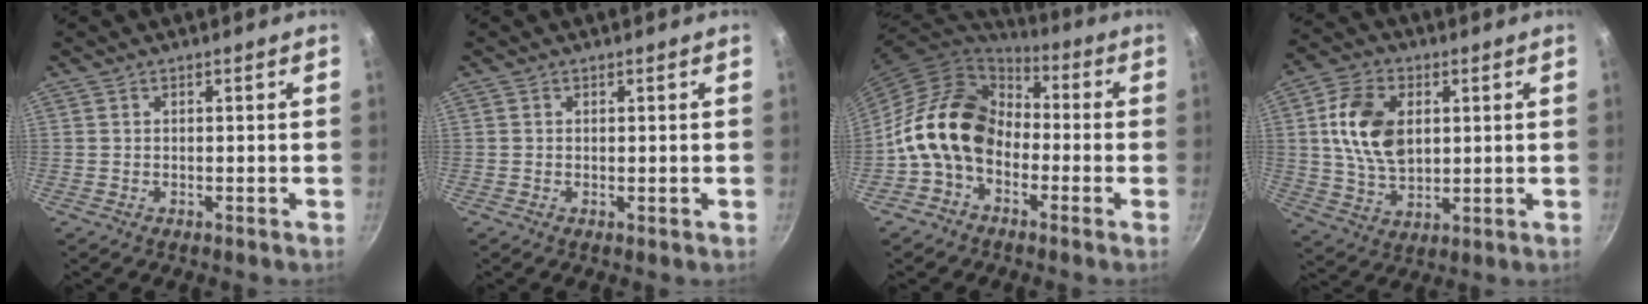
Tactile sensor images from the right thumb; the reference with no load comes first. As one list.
[{"total": 0.0}, {"total": 15.5, "force": [-2.7, 11.6, 9.9], "torque": [-0.142, 0.048, -0.072]}, {"total": 13.0, "force": [2.4, 8.5, 9.5], "torque": [-0.159, -0.002, 0.046]}]